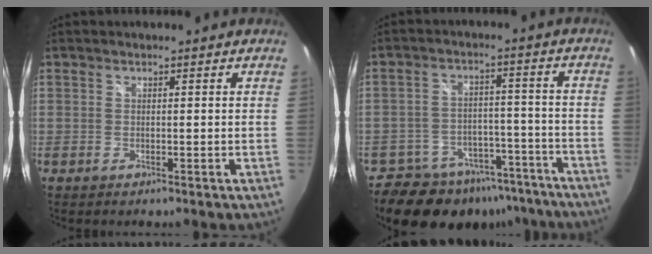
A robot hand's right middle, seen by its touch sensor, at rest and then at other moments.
{"total": 17.1, "force": [-13.2, 9.0, 6.2], "torque": [-0.134, 0.021, -0.172]}